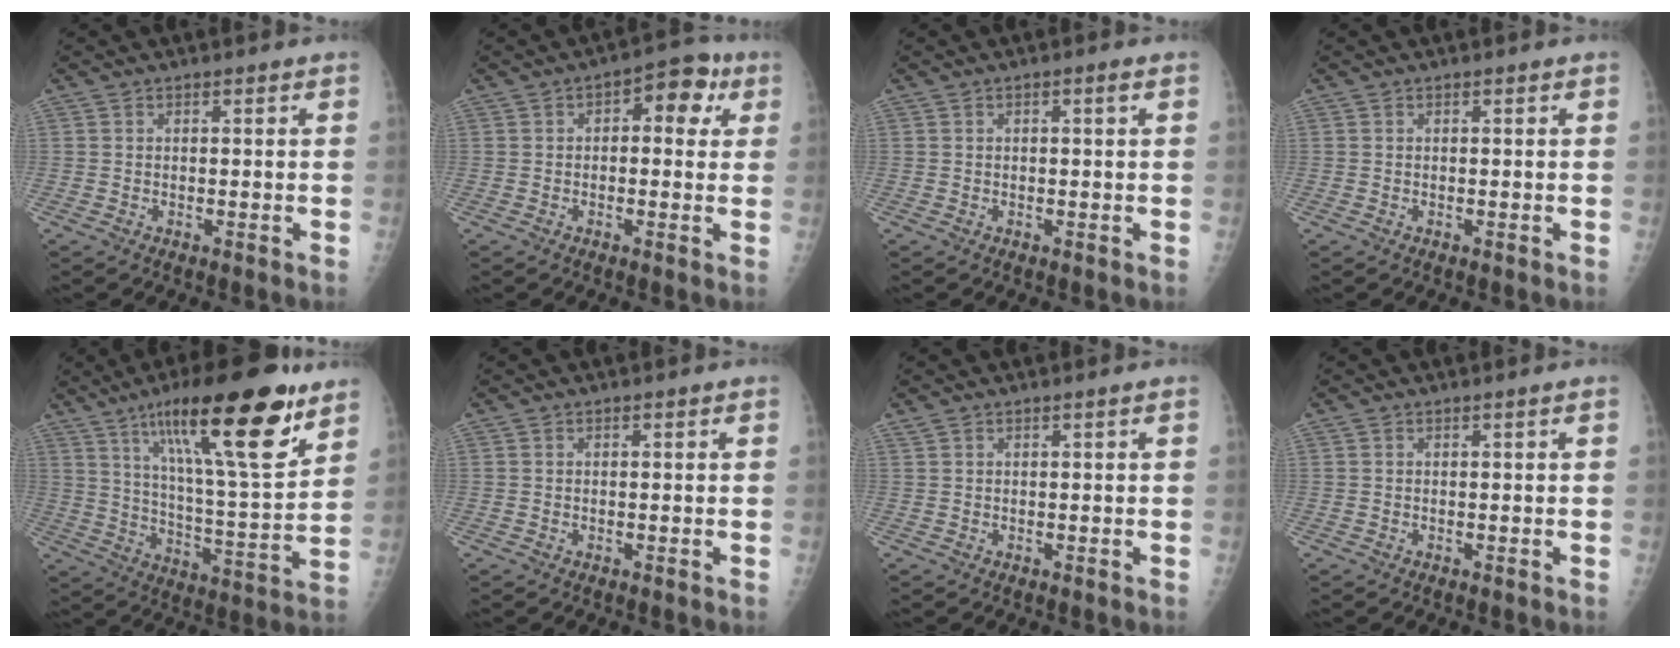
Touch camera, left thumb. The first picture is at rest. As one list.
[{"total": 8.0, "force": [2.3, 4.4, 6.2], "torque": [-0.042, 0.014, 0.021]}, {"total": 1.1, "force": [0.3, 0.1, 1.1], "torque": [-0.021, 0.004, 0.005]}, {"total": 0.0}, {"total": 24.4, "force": [14.0, 5.4, 19.2], "torque": [-0.284, -0.051, 0.231]}, {"total": 0.0}, {"total": 0.6, "force": [0.5, -0.1, 0.4], "torque": [-0.016, 0.004, 0.016]}, {"total": 0.0}]